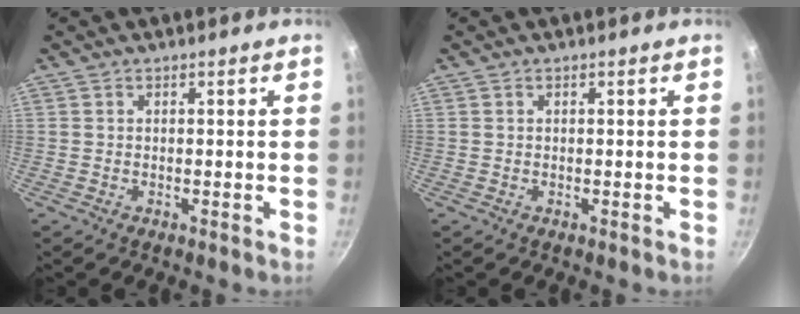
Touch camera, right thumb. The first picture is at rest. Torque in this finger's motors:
{"motor_torque": [-0.10, -0.31, -0.41, 0.28, -0.07]}